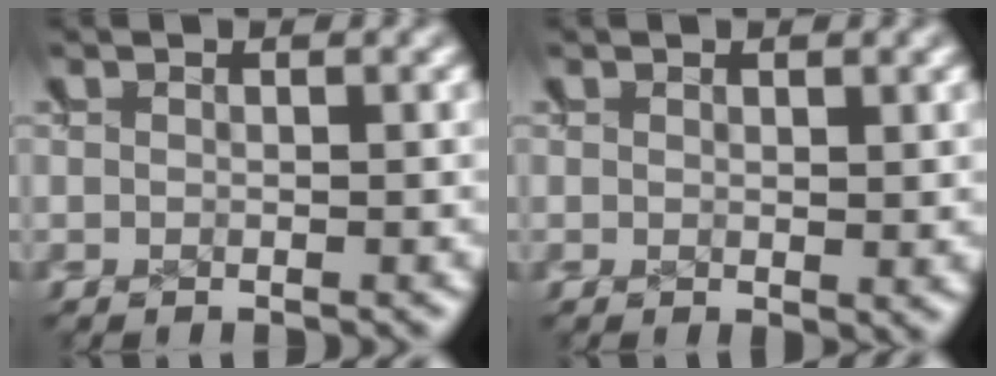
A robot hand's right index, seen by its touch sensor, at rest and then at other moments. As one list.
[{"total": 0.6, "force": [0.3, 0.1, 0.5], "torque": [-0.006, -0.006, 0.008]}]